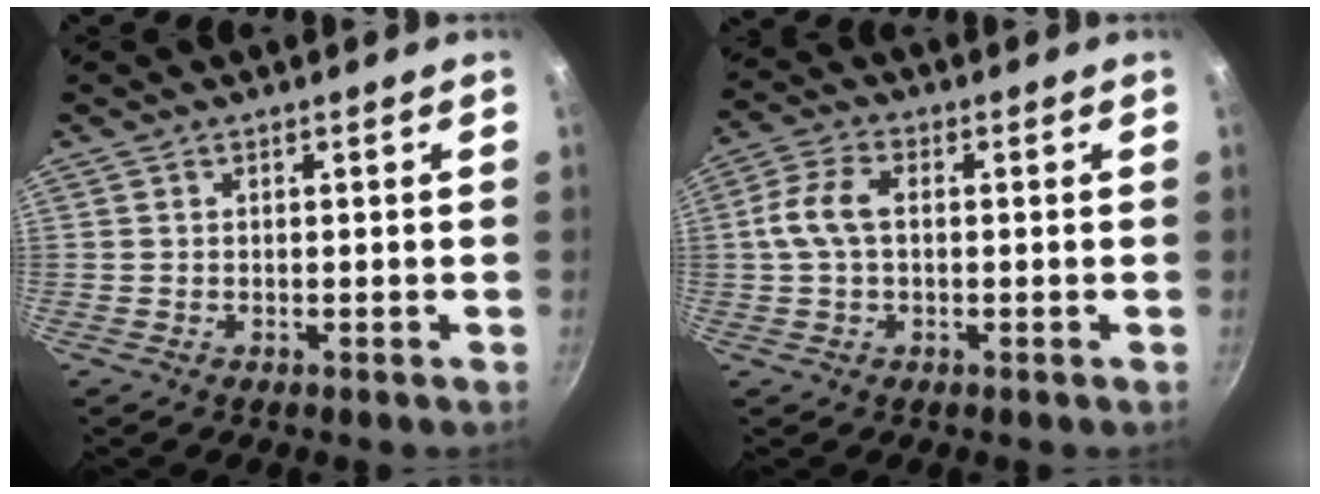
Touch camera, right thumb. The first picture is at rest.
{"total": 6.9, "force": [0.4, 4.1, 5.5], "torque": [-0.122, 0.021, 0.003]}